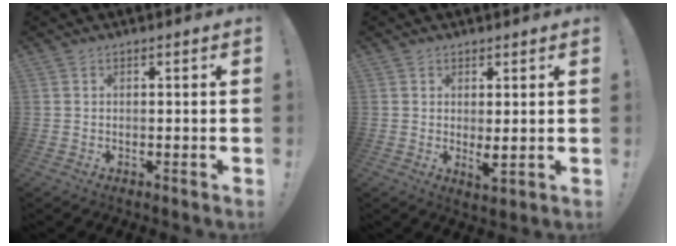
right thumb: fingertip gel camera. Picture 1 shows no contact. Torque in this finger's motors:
{"motor_torque": [0.25, 0.22, 0.07, 0.44, 0.05]}